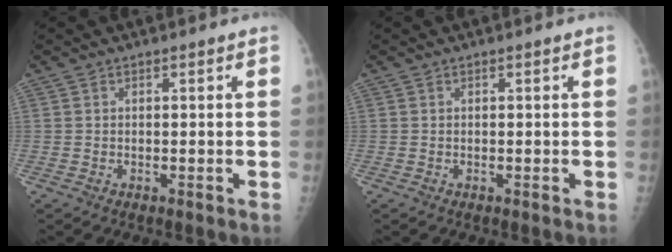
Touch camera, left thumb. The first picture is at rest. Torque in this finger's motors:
{"motor_torque": [0.00, 0.00, -0.01, 0.00, 0.00]}